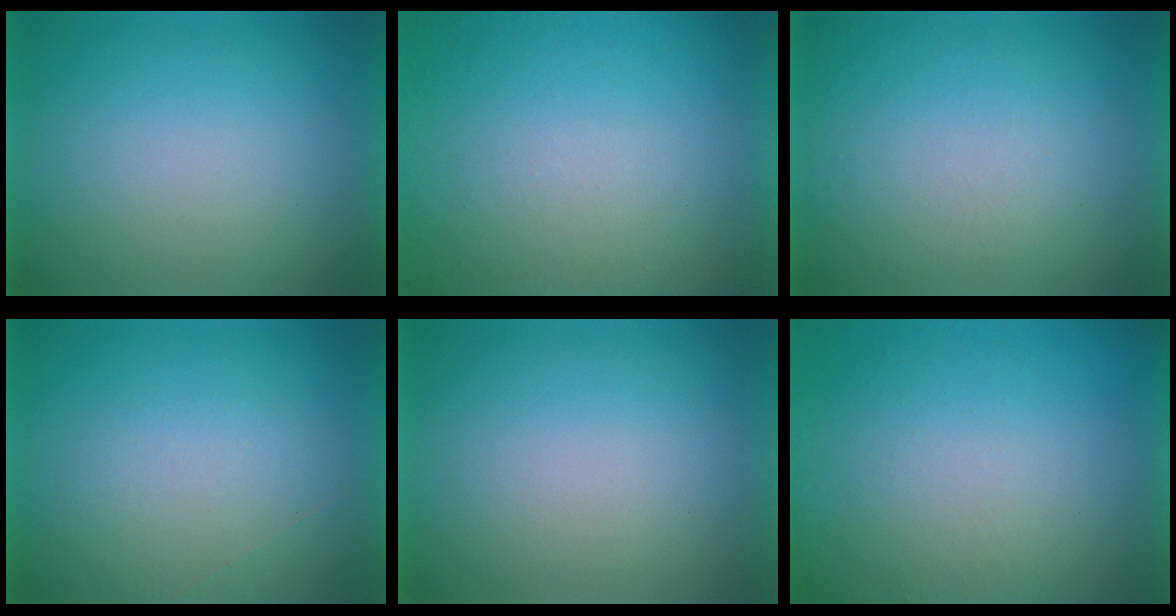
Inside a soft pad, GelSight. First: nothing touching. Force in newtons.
{"total": 6.0}
{"total": 1.0}
{"total": 1.0}
{"total": 0.0}
{"total": 5.1}